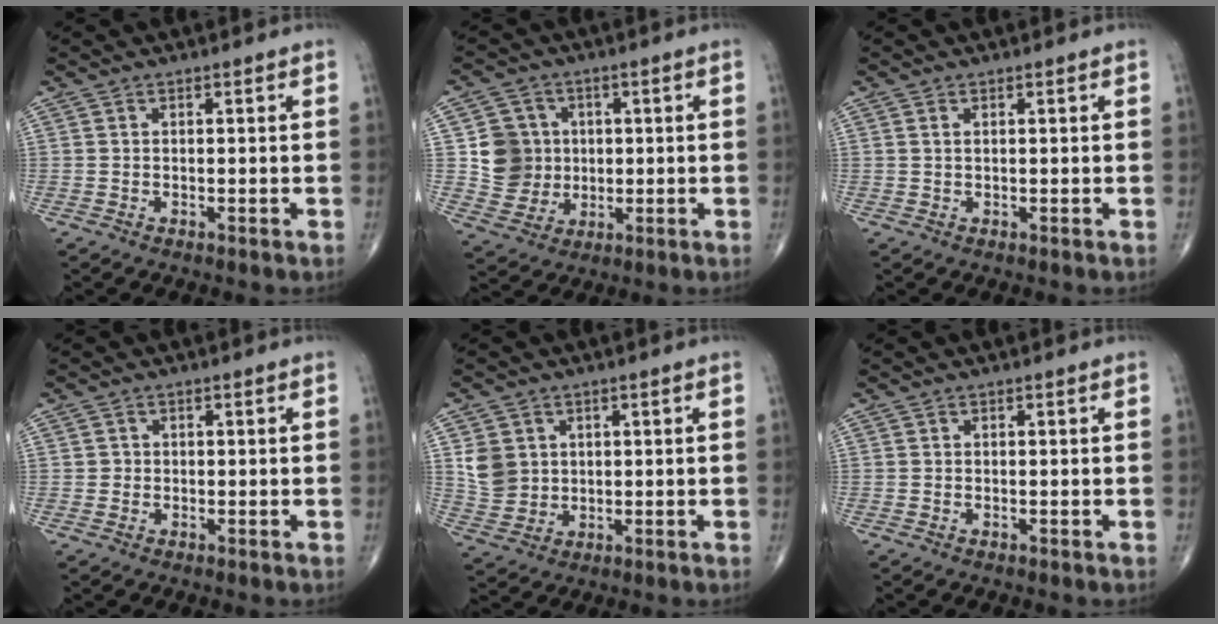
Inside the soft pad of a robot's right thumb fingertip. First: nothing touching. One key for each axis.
{"total": 8.9, "fx": 0.7, "fy": 8.5, "fz": 2.6, "tx": -0.013, "ty": 0.002, "tz": 0.016}
{"total": 0.8, "fx": 0.4, "fy": 0.3, "fz": 0.6, "tx": -0.014, "ty": 0.006, "tz": 0.009}
{"total": 0.9, "fx": -0.2, "fy": 0.9, "fz": -0.1, "tx": 0.008, "ty": 0.004, "tz": -0.007}
{"total": 6.4, "fx": 1.6, "fy": 5.6, "fz": 2.7, "tx": -0.033, "ty": -0.008, "tz": 0.040}
{"total": 0.0}